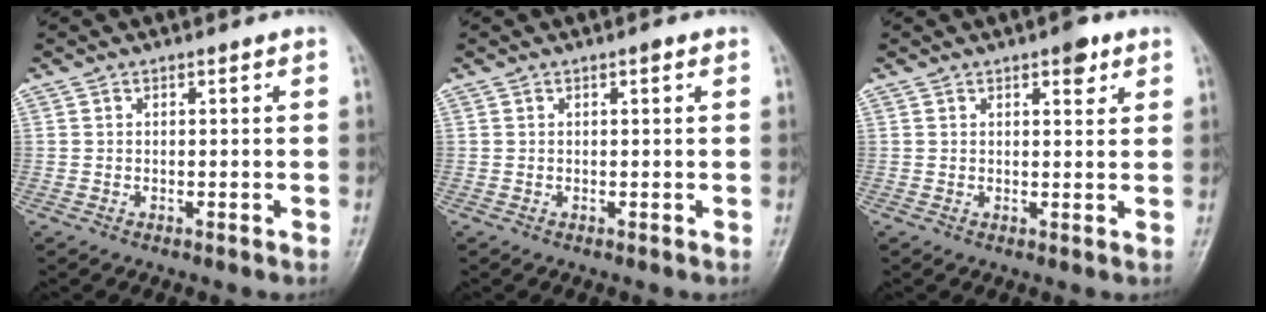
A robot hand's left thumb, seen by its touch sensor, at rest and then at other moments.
{"total": 0.7, "force": [0.3, 0.1, 0.6], "torque": [-0.009, 0.002, 0.002]}
{"total": 3.6, "force": [2.1, 1.5, 2.5], "torque": [-0.020, -0.008, 0.025]}